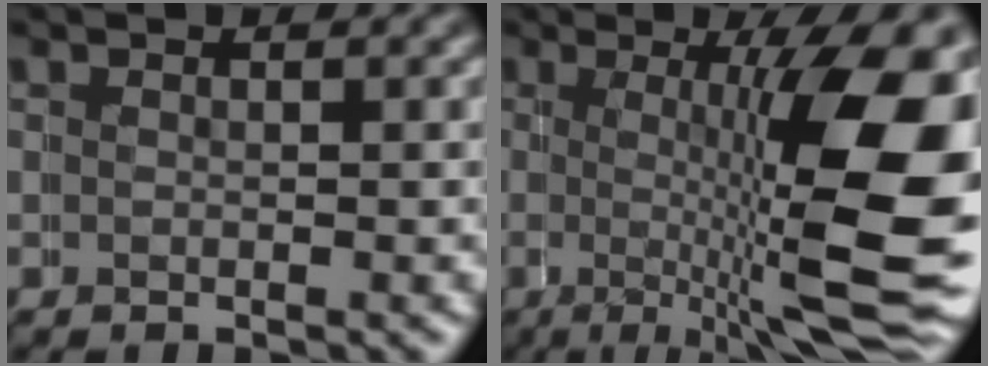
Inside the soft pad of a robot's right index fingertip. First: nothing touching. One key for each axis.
{"total": 12.0, "fx": -0.2, "fy": 3.4, "fz": 11.5, "tx": -0.144, "ty": -0.003, "tz": -0.001}